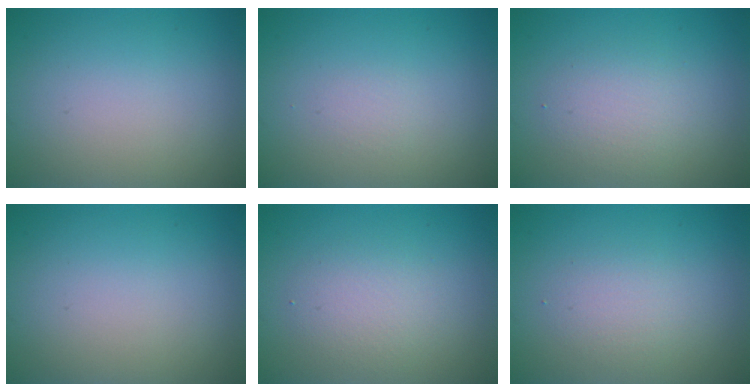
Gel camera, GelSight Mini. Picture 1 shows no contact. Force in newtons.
{"total": 0.0}
{"total": 2.4, "press": 2.4, "slide": 0.2}
{"total": 0.0}
{"total": 2.3, "press": 2.3, "slide": 0.0}
{"total": 2.0, "press": 2.0, "slide": 0.0}